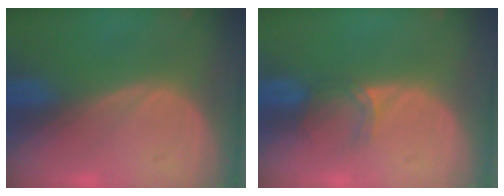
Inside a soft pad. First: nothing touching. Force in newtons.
{"total": 2.5, "press": 2.0, "slide": 1.4}